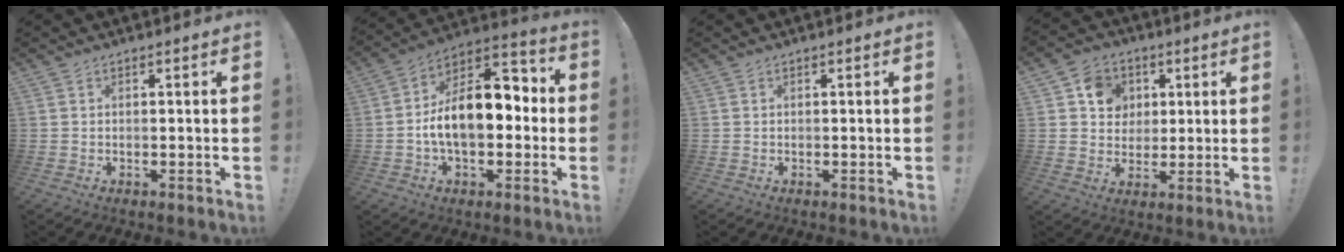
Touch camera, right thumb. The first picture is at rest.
{"total": 17.1, "force": [-0.3, 9.6, 14.1], "torque": [-0.219, 0.009, -0.002]}
{"total": 0.0}
{"total": 9.9, "force": [3.3, 8.8, 3.4], "torque": [-0.049, -0.013, 0.067]}